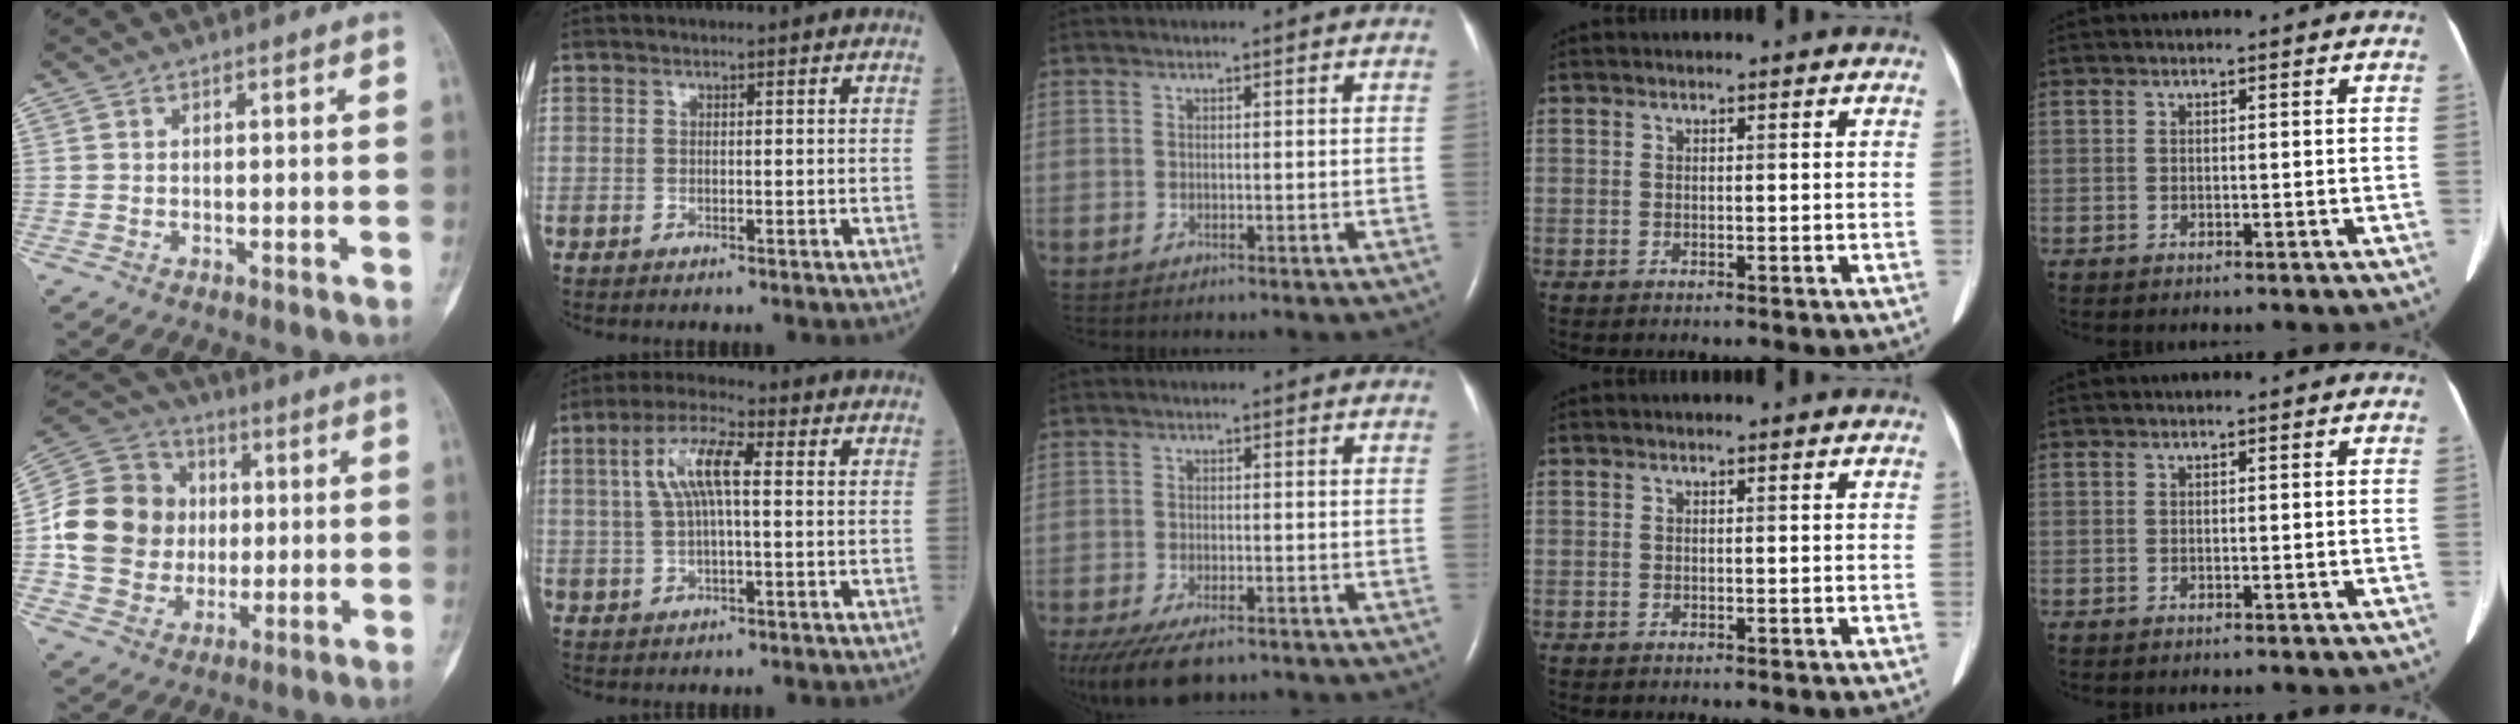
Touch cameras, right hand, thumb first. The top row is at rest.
{"thumb": {"total": 18.1, "force": [0.4, 15.9, 8.8], "torque": [-0.144, 0.026, 0.014]}, "index": {"total": 7.6, "force": [1.4, 1.8, 7.3], "torque": [-0.152, 0.020, 0.027]}, "middle": {"total": 10.6, "force": [-7.3, 4.2, 6.4], "torque": [-0.127, -0.018, -0.114]}}